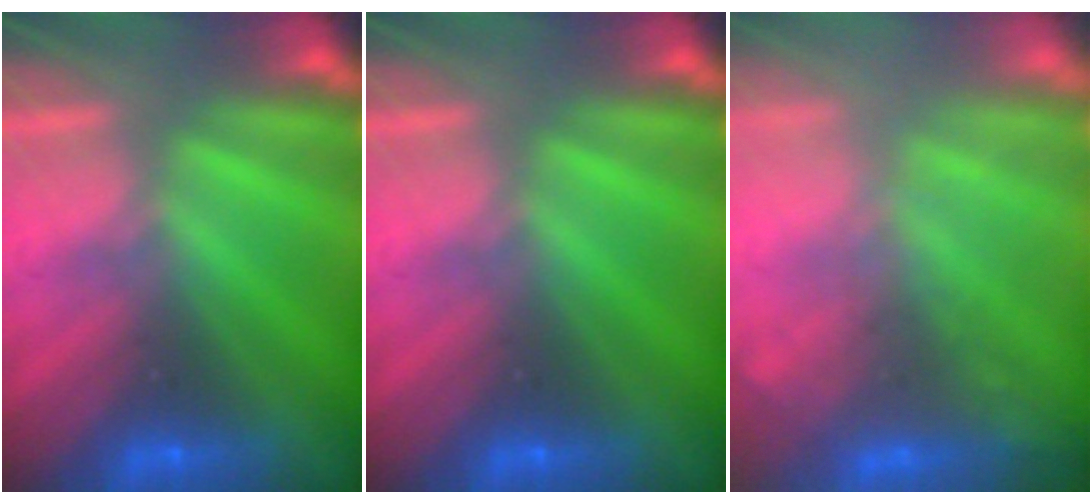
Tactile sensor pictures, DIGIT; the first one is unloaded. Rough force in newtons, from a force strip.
{"total": 0.0}
{"total": 7.5}